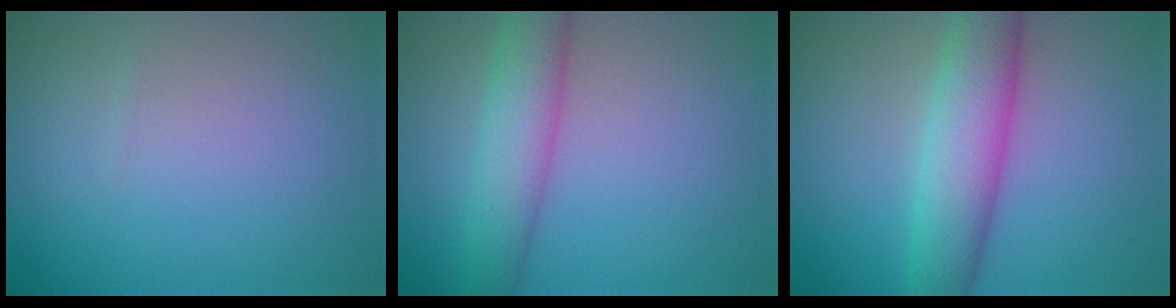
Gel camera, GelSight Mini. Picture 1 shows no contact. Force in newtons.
{"total": 5.0, "press": 5.0, "slide": 0.2}
{"total": 6.2, "press": 6.2, "slide": 0.1}